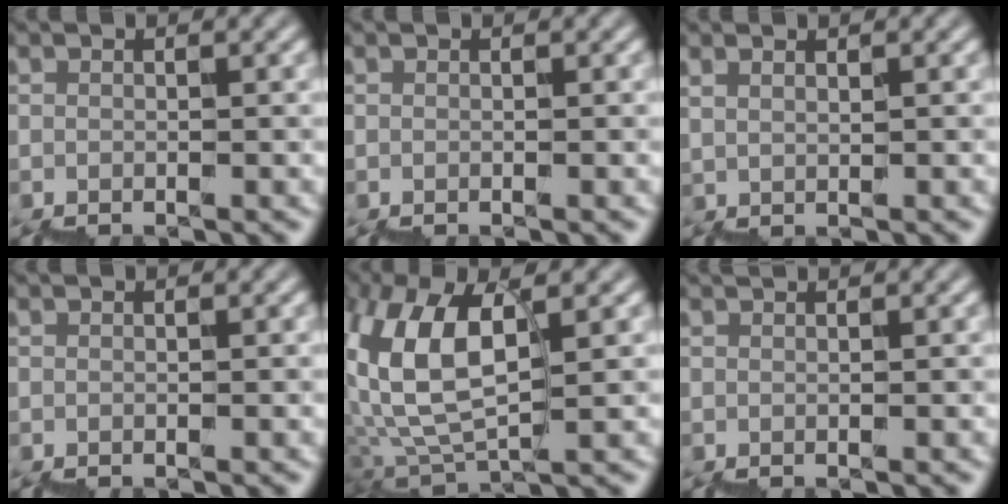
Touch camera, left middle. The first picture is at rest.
{"total": 0.0}
{"total": 0.7, "force": [0.6, 0.0, 0.4], "torque": [0.005, -0.004, 0.014]}
{"total": 0.0}
{"total": 6.9, "force": [3.8, 1.7, 5.5], "torque": [-0.120, 0.007, 0.073]}
{"total": 0.0}